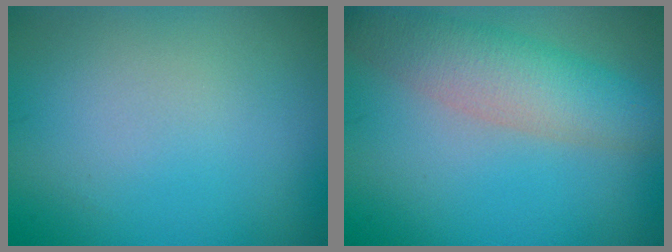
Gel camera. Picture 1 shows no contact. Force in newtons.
{"total": 5.4, "press": 5.4, "slide": 0.4}